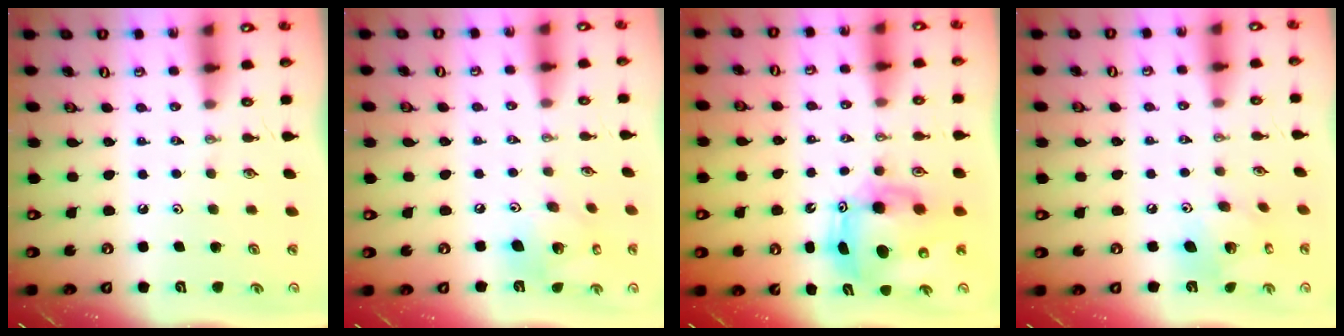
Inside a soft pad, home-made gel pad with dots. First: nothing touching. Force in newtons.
{"total": 14.8, "press": 14.5, "slide": 3.0}
{"total": 9.5, "press": 9.2, "slide": 2.1}
{"total": 10.9, "press": 10.9, "slide": 0.6}